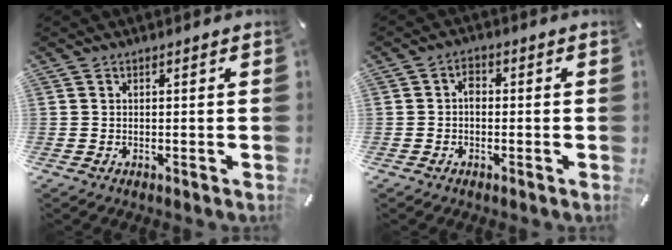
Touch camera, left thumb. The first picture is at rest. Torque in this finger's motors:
{"motor_torque": [-0.23, 0.35, -0.01, -0.18, 0.08]}